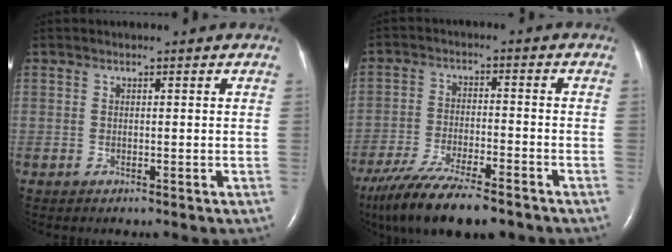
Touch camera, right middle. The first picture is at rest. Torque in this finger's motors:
{"motor_torque": [1.08, -1.07, 0.21, 0.12]}